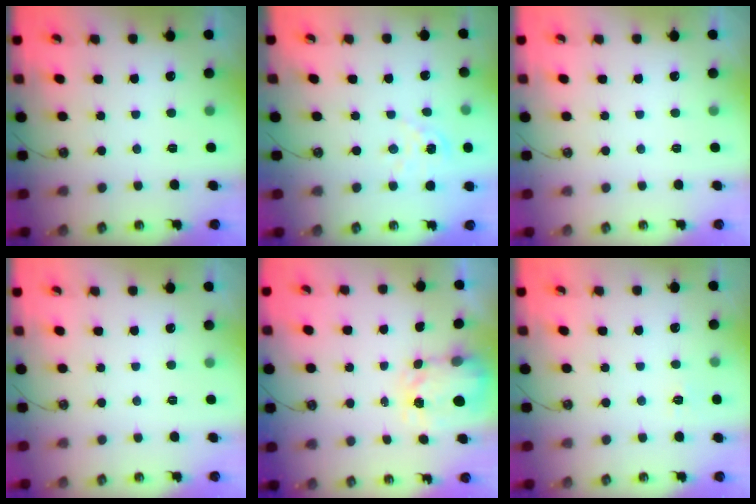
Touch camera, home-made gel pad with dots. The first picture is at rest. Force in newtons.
{"total": 2.9, "press": 2.9, "slide": 0.3}
{"total": 0.0}
{"total": 0.0}
{"total": 3.6, "press": 3.6, "slide": 0.5}
{"total": 4.9, "press": 4.8, "slide": 0.6}